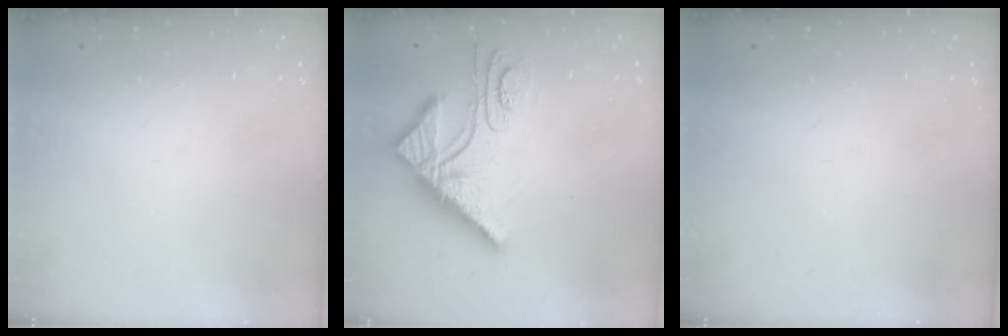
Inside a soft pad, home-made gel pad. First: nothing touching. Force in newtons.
{"total": 14.1, "press": 14.1, "slide": 0.9}
{"total": 0.0}